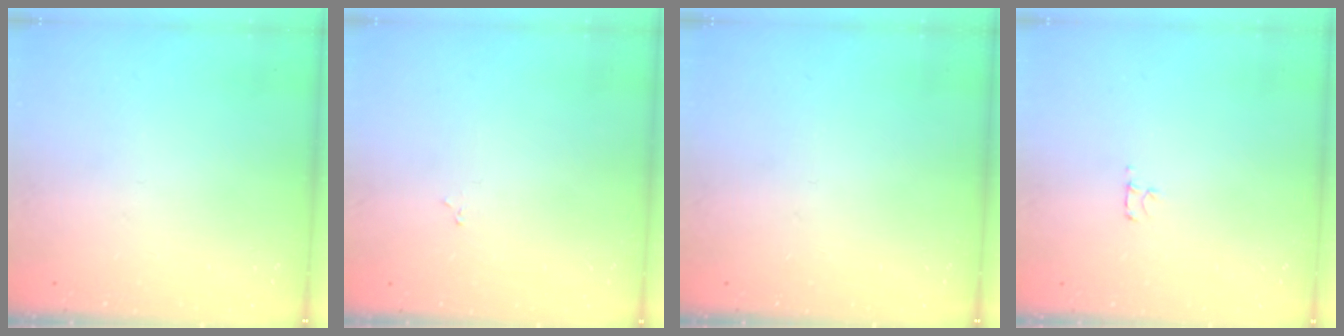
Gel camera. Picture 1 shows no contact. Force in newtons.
{"total": 1.9, "press": 1.9, "slide": 0.3}
{"total": 0.0}
{"total": 3.1, "press": 3.1, "slide": 0.4}